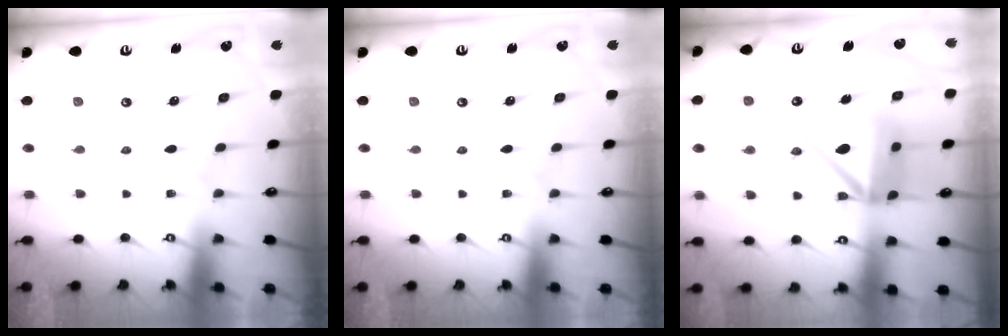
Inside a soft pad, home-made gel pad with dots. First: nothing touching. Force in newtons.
{"total": 0.0}
{"total": 14.7, "press": 14.6, "slide": 2.0}